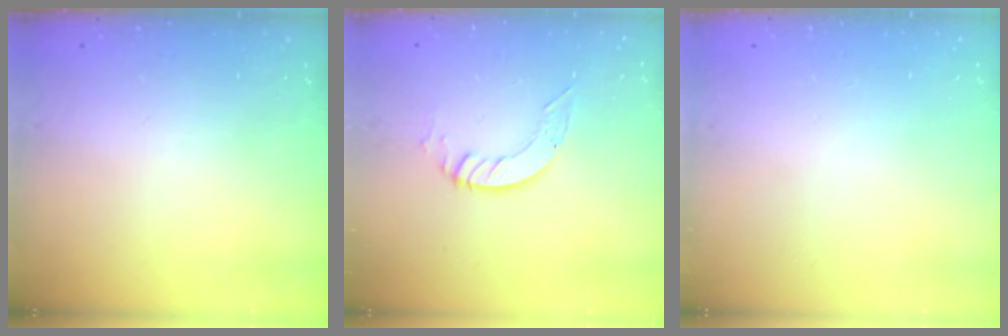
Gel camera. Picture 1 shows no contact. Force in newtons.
{"total": 4.0, "press": 4.0, "slide": 0.2}
{"total": 0.0}